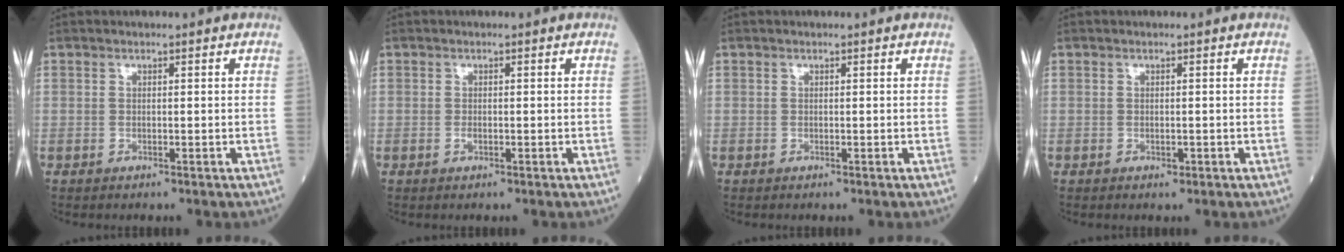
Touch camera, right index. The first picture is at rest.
{"total": 0.5, "force": [-0.2, 0.2, 0.5], "torque": [-0.011, 0.000, -0.004]}
{"total": 0.0}
{"total": 0.0}